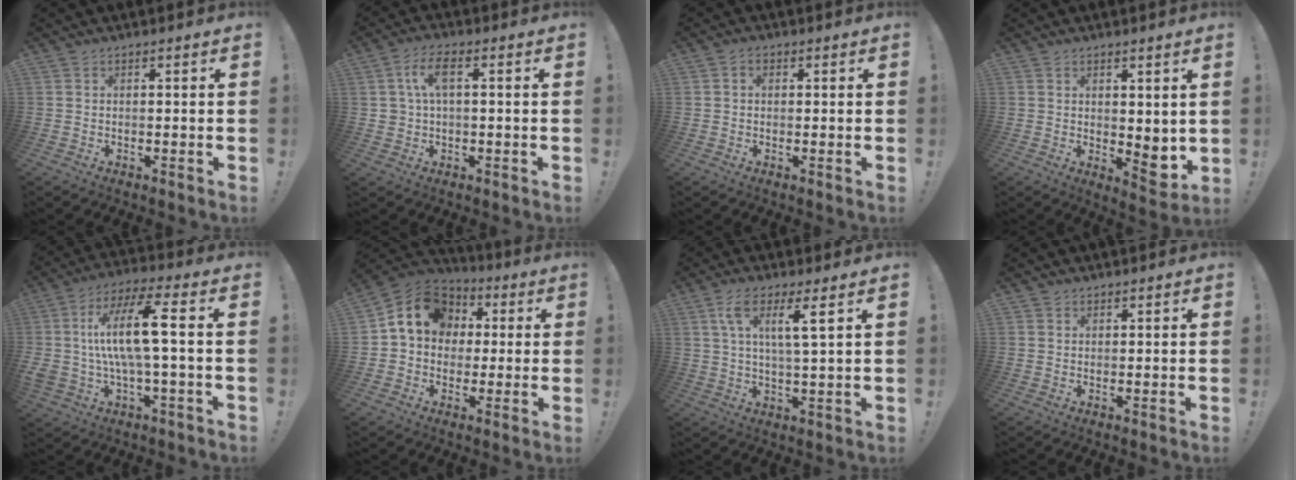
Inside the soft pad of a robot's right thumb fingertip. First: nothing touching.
{"total": 7.1, "force": [1.4, 3.4, 6.1], "torque": [-0.129, 0.009, 0.023]}
{"total": 1.0, "force": [0.0, 0.8, 0.6], "torque": [-0.006, 0.001, -0.001]}
{"total": 4.8, "force": [0.9, 3.0, 3.6], "torque": [-0.027, -0.023, 0.022]}
{"total": 15.9, "force": [1.4, 4.3, 15.3], "torque": [-0.279, 0.002, 0.011]}
{"total": 12.1, "force": [2.8, 10.3, 5.7], "torque": [-0.076, 0.001, 0.059]}
{"total": 8.0, "force": [3.6, 0.6, 7.1], "torque": [-0.134, -0.006, 0.056]}
{"total": 1.0, "force": [0.8, 0.5, 0.1], "torque": [0.002, -0.004, 0.015]}